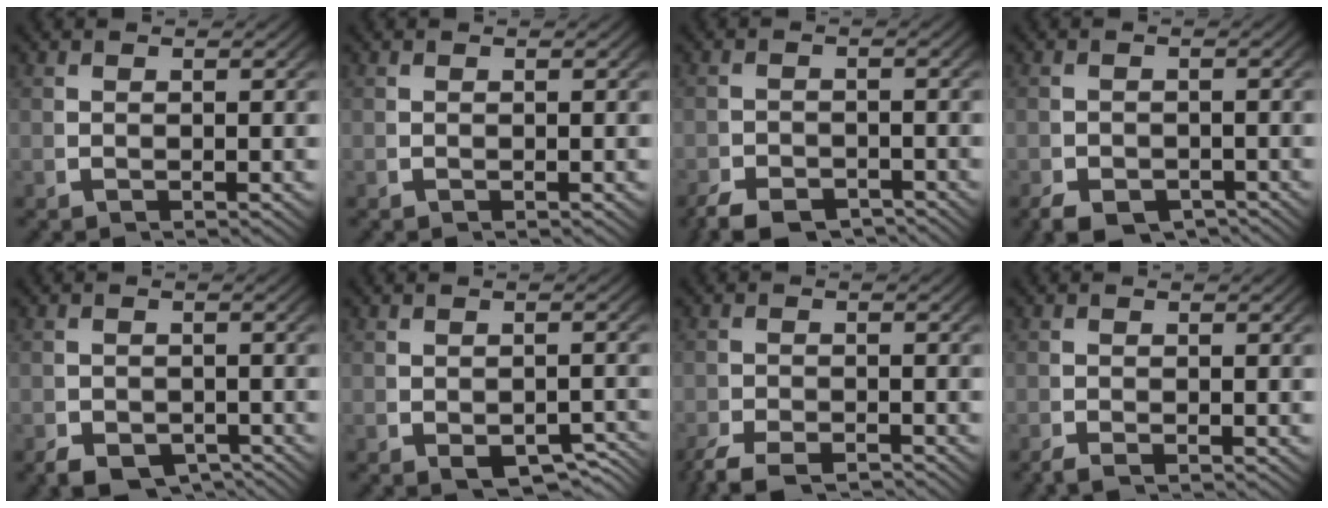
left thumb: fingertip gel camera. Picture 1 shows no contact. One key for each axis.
{"total": 0.0}
{"total": 3.6, "fx": -3.2, "fy": 1.2, "fz": 0.9, "tx": -0.011, "ty": -0.016, "tz": -0.053}
{"total": 3.3, "fx": -2.6, "fy": 1.7, "fz": 1.1, "tx": -0.015, "ty": -0.020, "tz": -0.039}
{"total": 4.5, "fx": -3.3, "fy": 2.5, "fz": 1.7, "tx": -0.022, "ty": -0.028, "tz": -0.045}
{"total": 3.7, "fx": -1.8, "fy": 2.2, "fz": 2.4, "tx": -0.041, "ty": -0.022, "tz": -0.017}
{"total": 3.5, "fx": -3.2, "fy": 1.1, "fz": 1.0, "tx": -0.023, "ty": -0.018, "tz": -0.051}
{"total": 1.0, "fx": -0.9, "fy": 0.2, "fz": 0.3, "tx": -0.003, "ty": -0.006, "tz": -0.016}